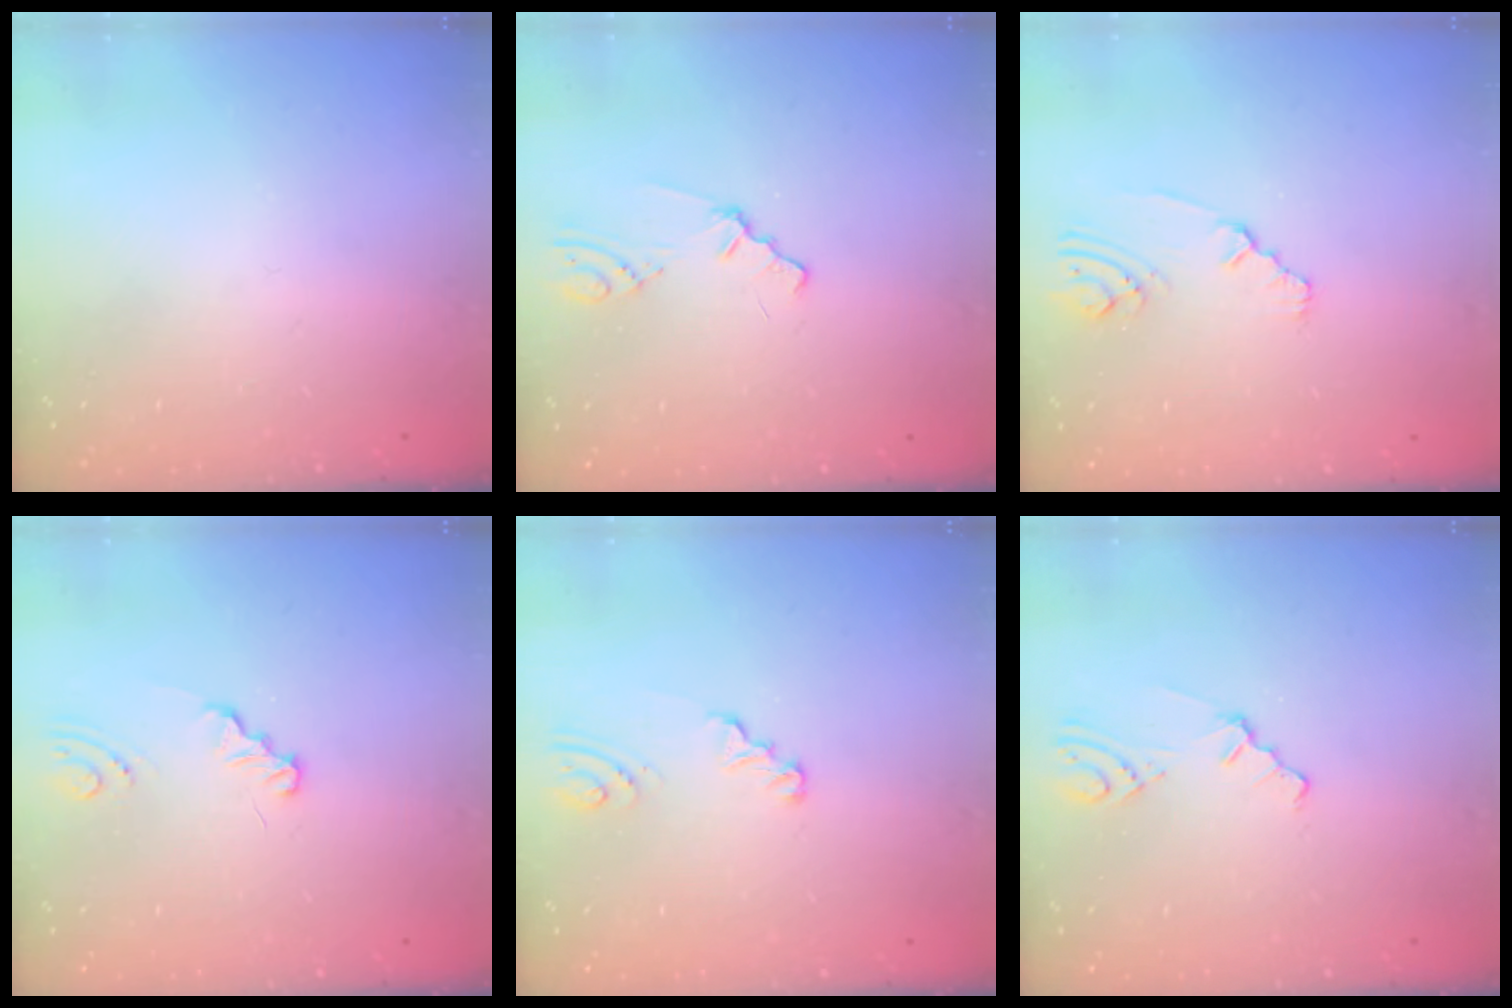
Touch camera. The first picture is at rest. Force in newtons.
{"total": 0.7, "press": 0.7, "slide": 0.3}
{"total": 2.7, "press": 2.7, "slide": 0.5}
{"total": 1.3, "press": 1.3, "slide": 0.1}
{"total": 2.5, "press": 2.5, "slide": 0.2}
{"total": 2.0, "press": 1.9, "slide": 0.7}